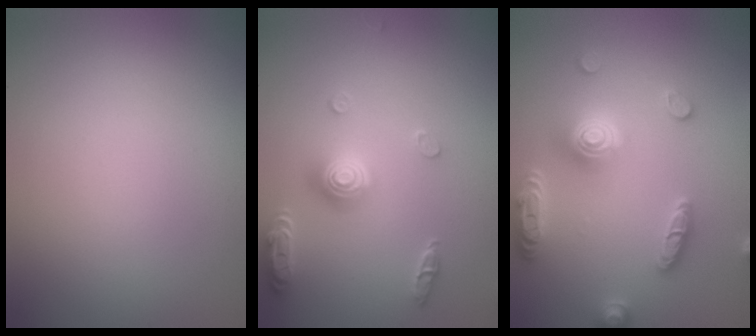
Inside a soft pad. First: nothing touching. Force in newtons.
{"total": 3.6, "press": 3.3, "slide": 1.3}
{"total": 5.4, "press": 5.3, "slide": 0.9}